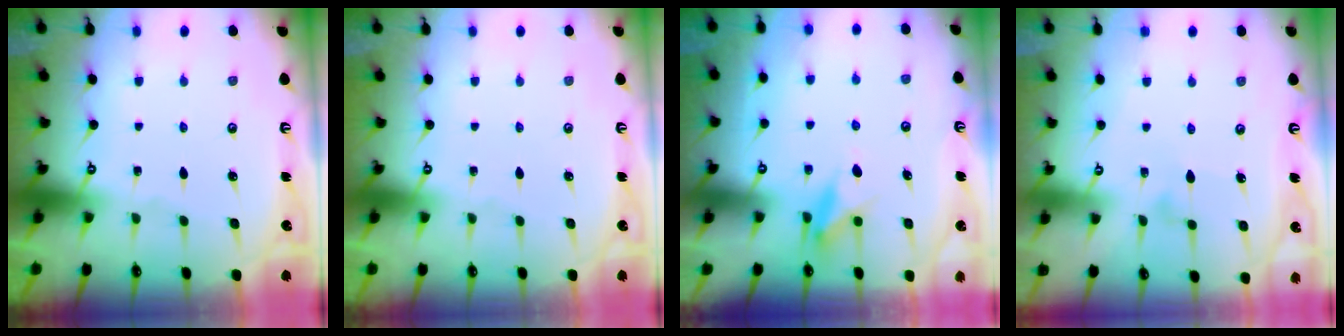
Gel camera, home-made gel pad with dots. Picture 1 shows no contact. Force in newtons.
{"total": 0.0}
{"total": 8.5, "press": 8.4, "slide": 0.7}
{"total": 5.6, "press": 5.6, "slide": 0.2}